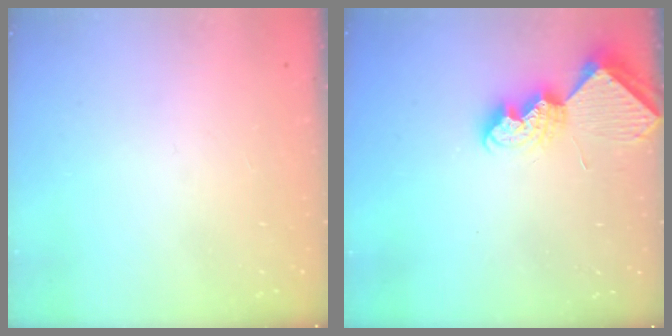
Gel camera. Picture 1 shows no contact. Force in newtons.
{"total": 7.7, "press": 7.7, "slide": 0.5}